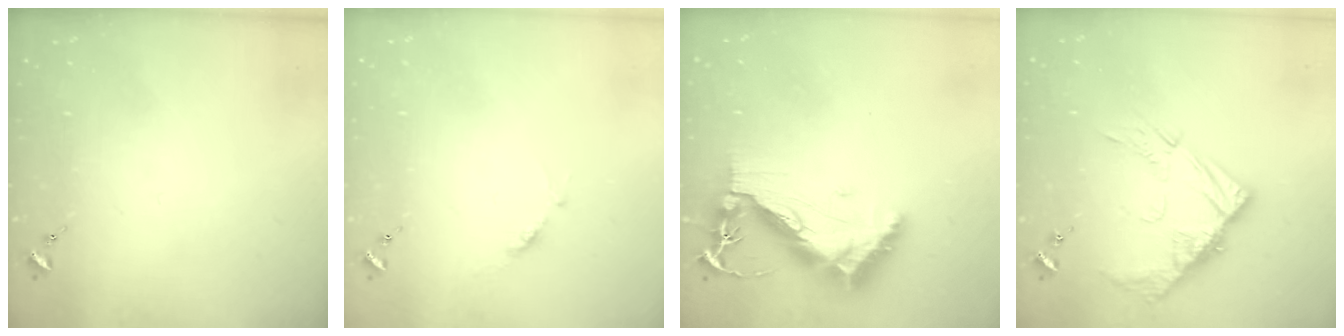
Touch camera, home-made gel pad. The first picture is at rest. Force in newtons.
{"total": 4.7, "press": 4.7, "slide": 0.5}
{"total": 12.4, "press": 12.3, "slide": 1.4}
{"total": 12.2, "press": 12.1, "slide": 0.9}